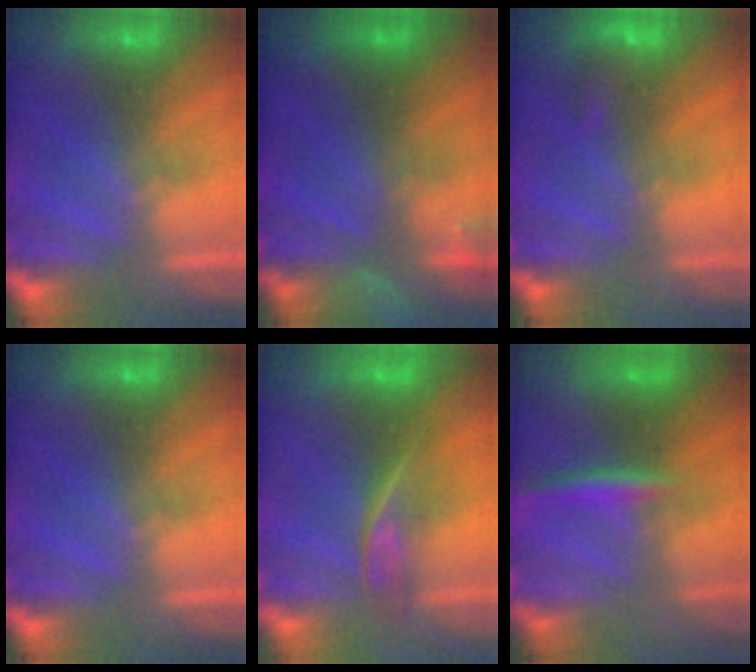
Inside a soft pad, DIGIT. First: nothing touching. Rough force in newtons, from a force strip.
{"total": 7.7}
{"total": 2.8}
{"total": 0.0}
{"total": 2.4}
{"total": 2.9}